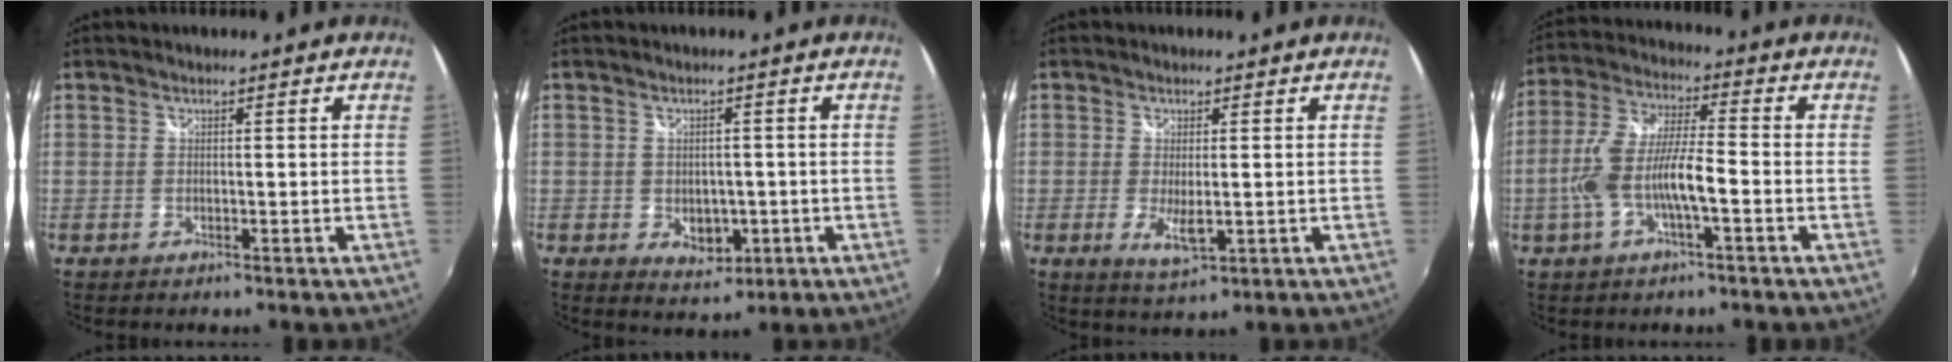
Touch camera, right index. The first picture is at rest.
{"total": 4.7, "force": [-1.3, 3.8, 2.5], "torque": [-0.044, -0.001, -0.008]}
{"total": 4.5, "force": [-0.7, 1.5, 4.2], "torque": [-0.079, -0.014, -0.009]}
{"total": 10.7, "force": [-3.1, 2.6, 9.9], "torque": [-0.209, 0.002, -0.056]}